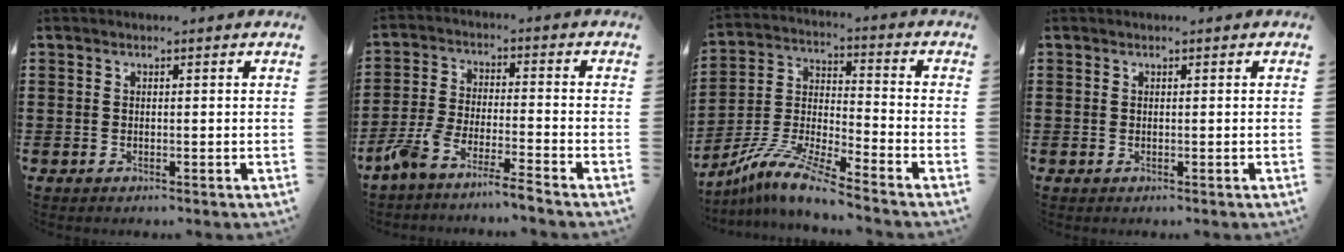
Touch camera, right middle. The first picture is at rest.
{"total": 6.2, "force": [-5.8, -0.6, 2.0], "torque": [-0.065, -0.019, -0.120]}
{"total": 9.9, "force": [-8.8, 0.1, 4.6], "torque": [-0.104, -0.001, -0.180]}
{"total": 0.0}